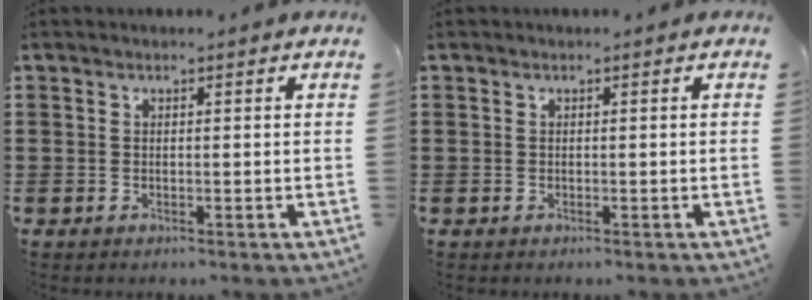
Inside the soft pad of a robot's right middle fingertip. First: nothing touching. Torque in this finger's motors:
{"motor_torque": [0.22, 0.03, -0.04, 0.01]}